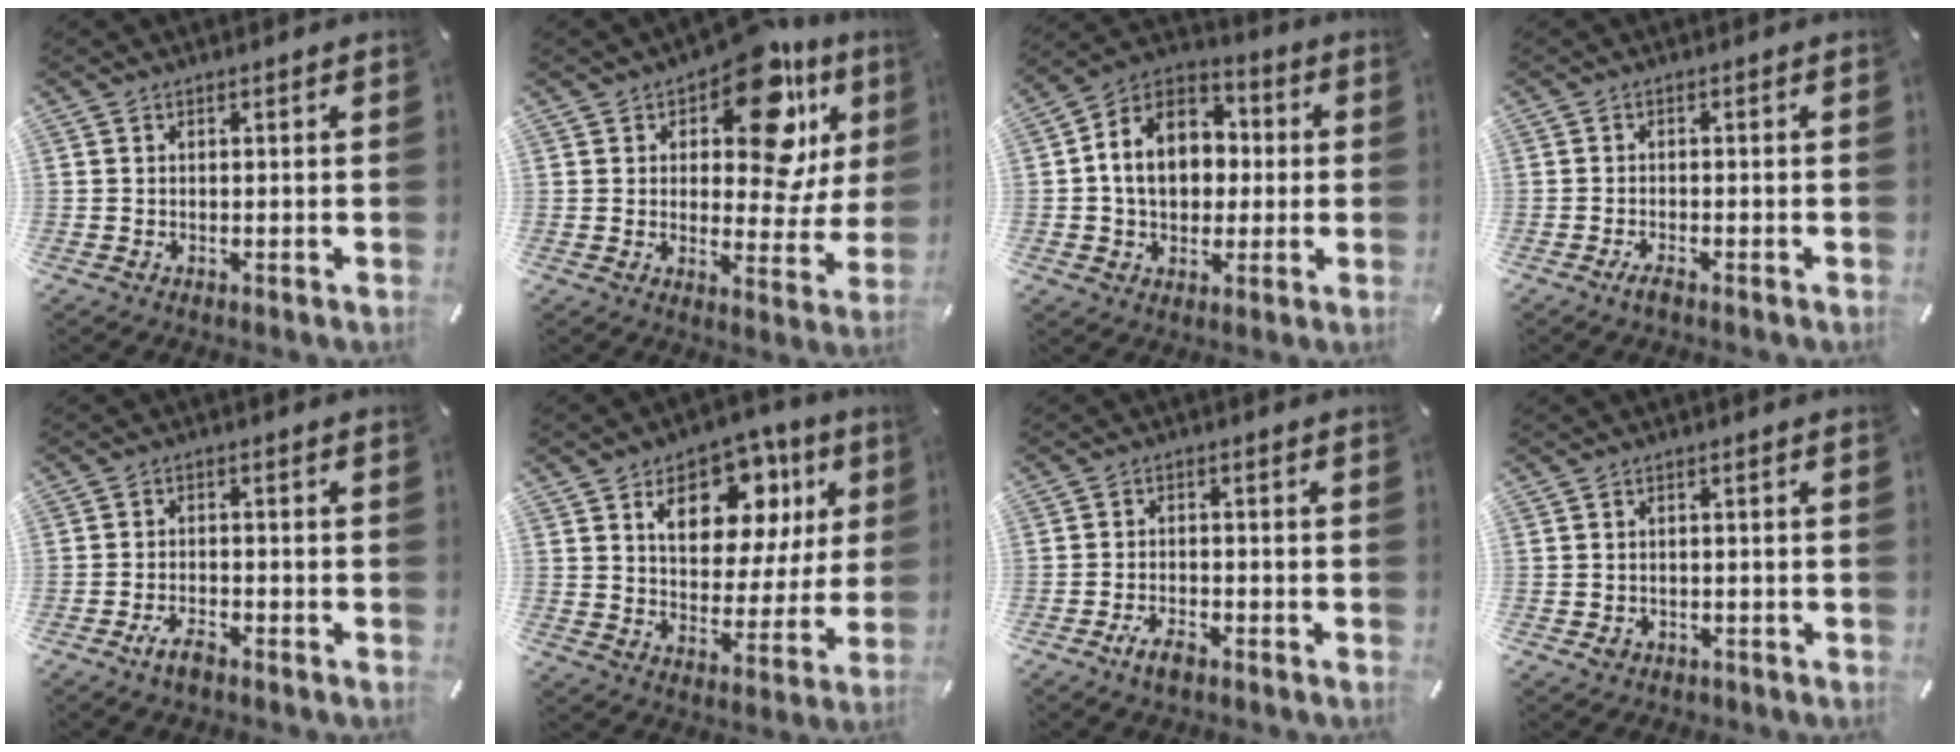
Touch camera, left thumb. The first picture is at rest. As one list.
[{"total": 17.9, "force": [9.5, 8.8, 12.4], "torque": [-0.166, -0.058, 0.154]}, {"total": 12.8, "force": [-0.5, 10.7, 7.0], "torque": [-0.147, 0.005, -0.014]}, {"total": 1.9, "force": [-1.4, 0.5, 1.1], "torque": [-0.020, 0.005, -0.027]}, {"total": 4.2, "force": [-3.0, 1.5, 2.4], "torque": [-0.057, 0.009, -0.061]}, {"total": 16.0, "force": [8.0, 10.2, 9.3], "torque": [-0.133, -0.038, 0.137]}, {"total": 4.1, "force": [-2.8, 1.7, 2.4], "torque": [-0.051, 0.011, -0.055]}, {"total": 2.0, "force": [-0.9, 1.7, 0.7], "torque": [-0.013, 0.004, -0.019]}]